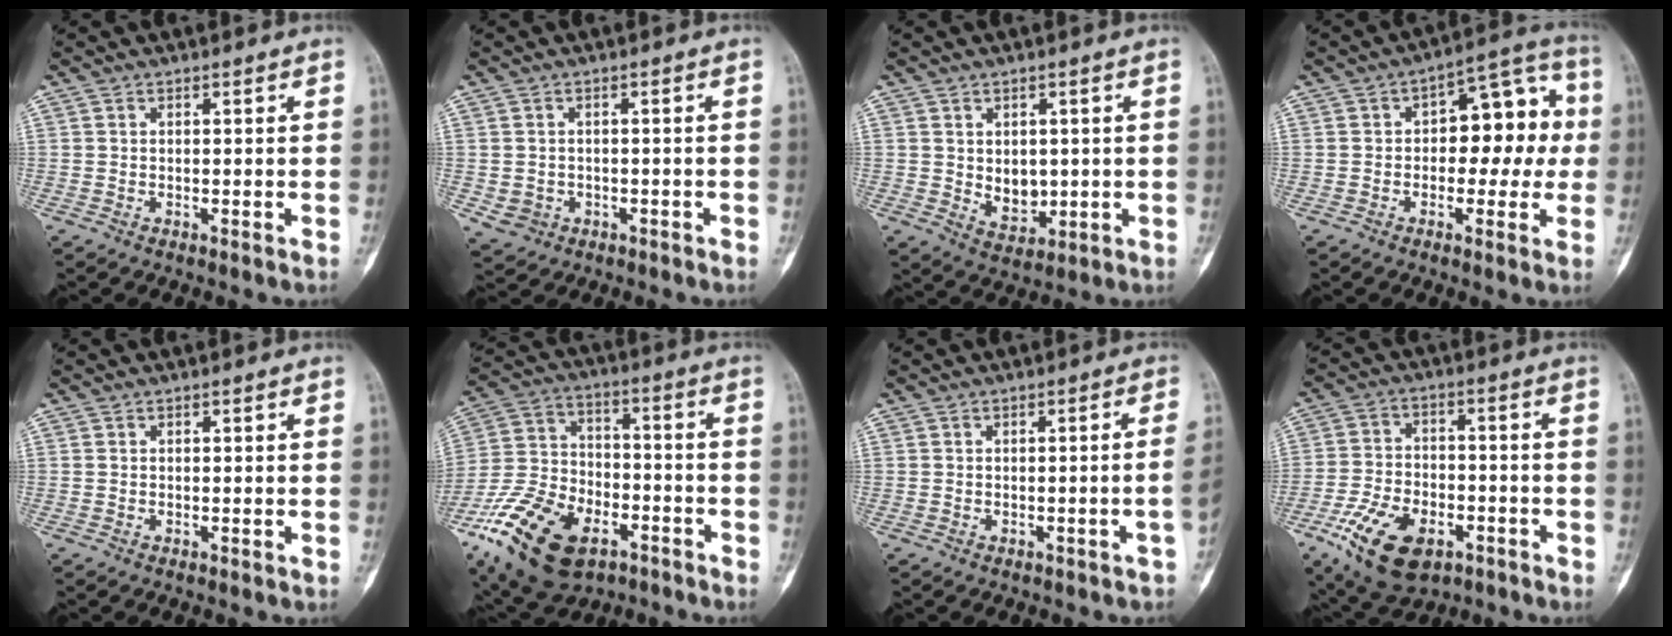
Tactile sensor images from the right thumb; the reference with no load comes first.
{"total": 3.5, "force": [-1.0, 3.2, 1.2], "torque": [-0.018, 0.007, -0.007]}
{"total": 5.3, "force": [0.3, 3.9, 3.6], "torque": [-0.031, -0.012, 0.021]}
{"total": 12.8, "force": [0.5, 7.4, 10.4], "torque": [-0.085, 0.041, -0.002]}
{"total": 0.0}
{"total": 21.7, "force": [-11.2, 12.3, 13.9], "torque": [-0.272, 0.047, -0.196]}
{"total": 2.1, "force": [-0.7, -0.3, 1.9], "torque": [-0.035, 0.021, -0.007]}
{"total": 15.1, "force": [-7.6, 8.5, 9.9], "torque": [-0.170, 0.022, -0.125]}